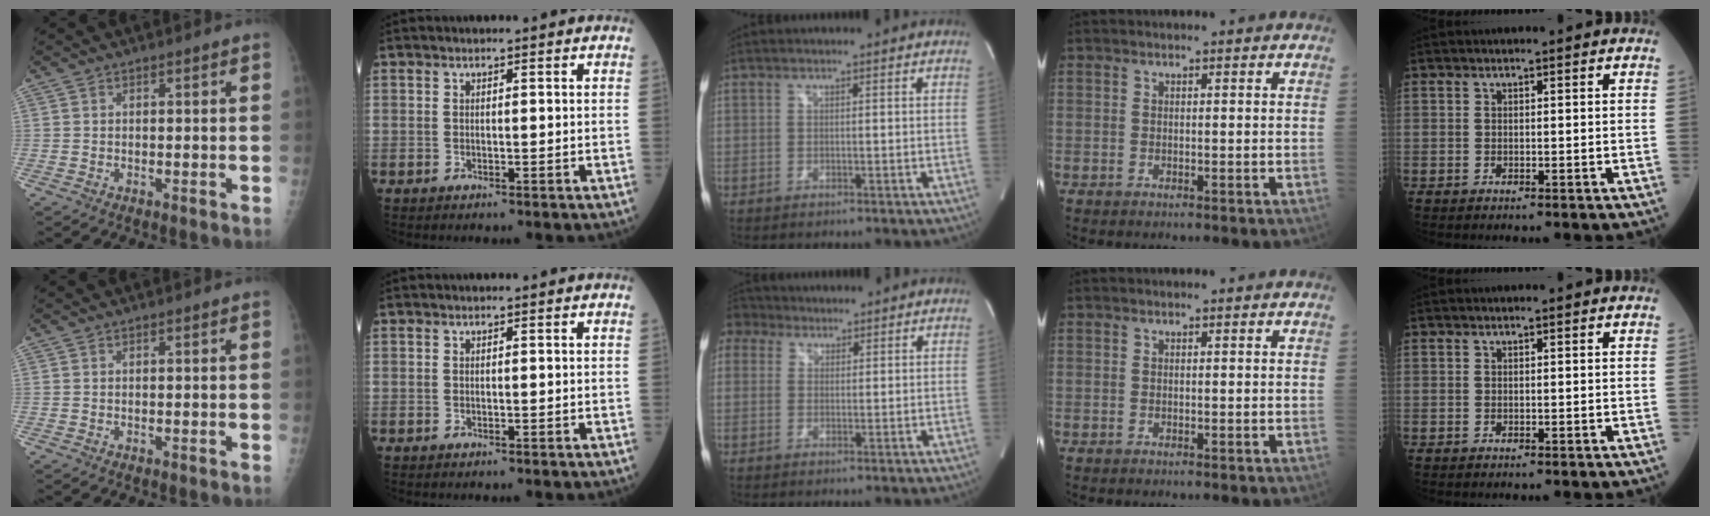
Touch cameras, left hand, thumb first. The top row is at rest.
{"middle": {"total": 3.9, "force": [2.7, 2.7, 0.2], "torque": [-0.010, 0.026, 0.050]}}